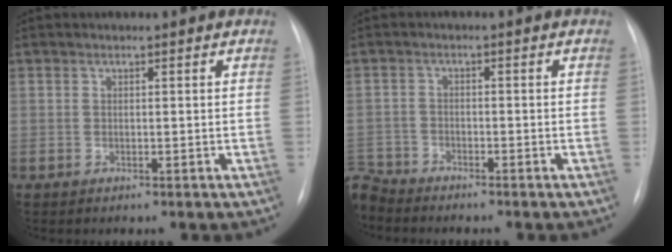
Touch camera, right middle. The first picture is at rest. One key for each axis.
{"total": 4.8, "fx": -4.7, "fy": 0.7, "fz": -0.1, "tx": 0.004, "ty": -0.013, "tz": -0.092}